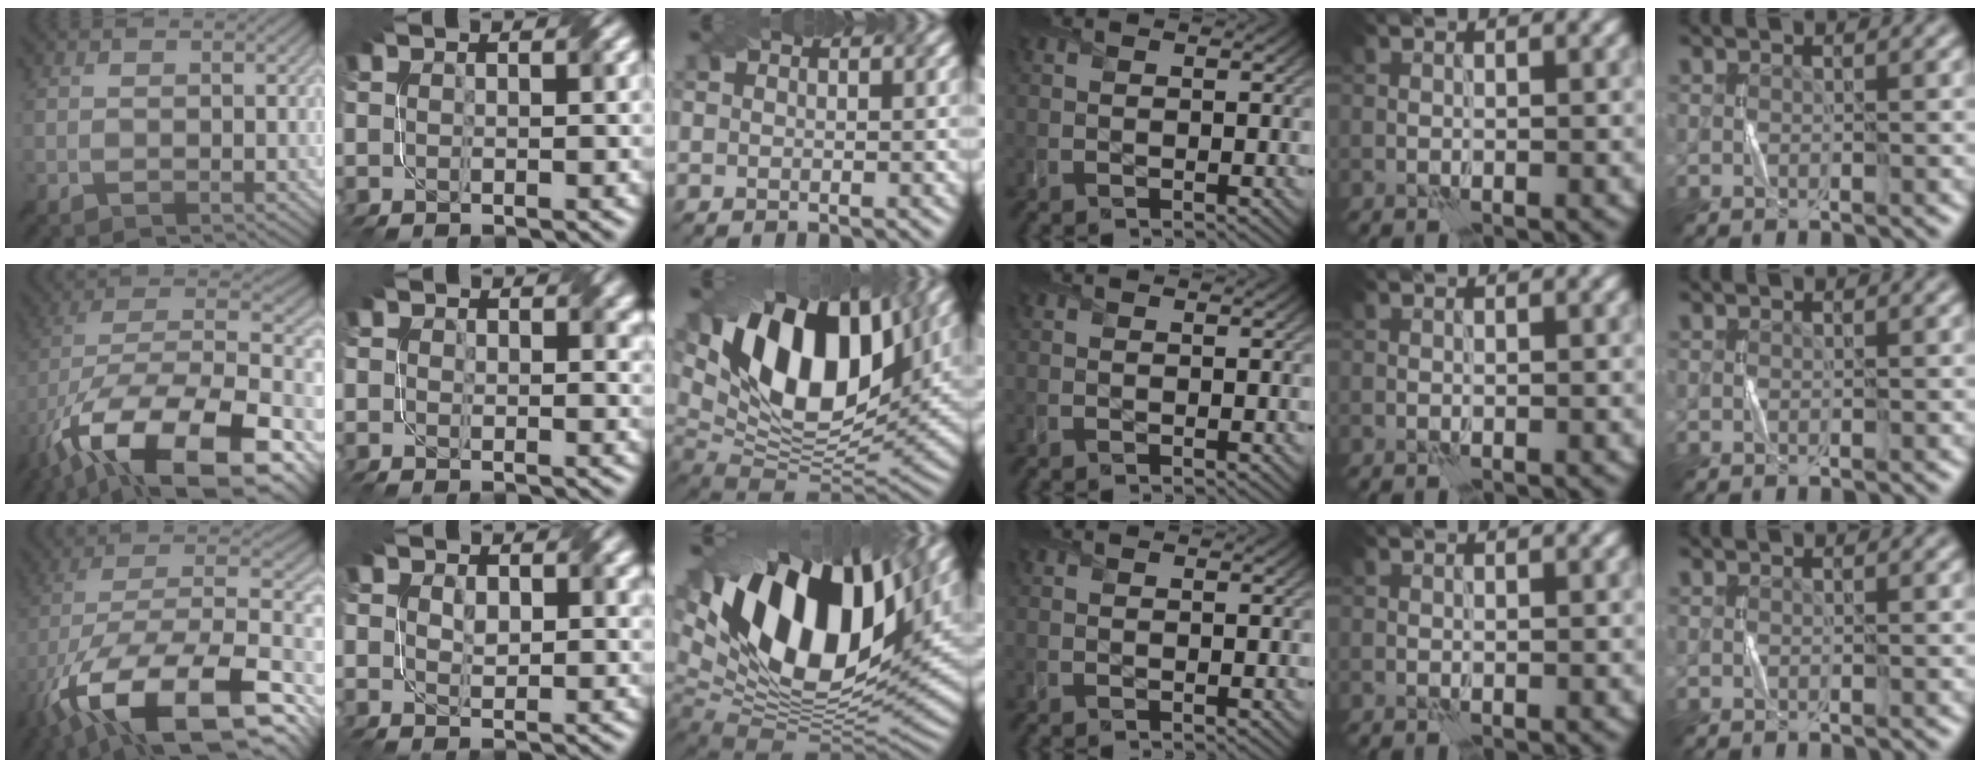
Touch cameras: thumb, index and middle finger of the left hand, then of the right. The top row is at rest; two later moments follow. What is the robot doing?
{"motion": "twist", "object": "screw"}